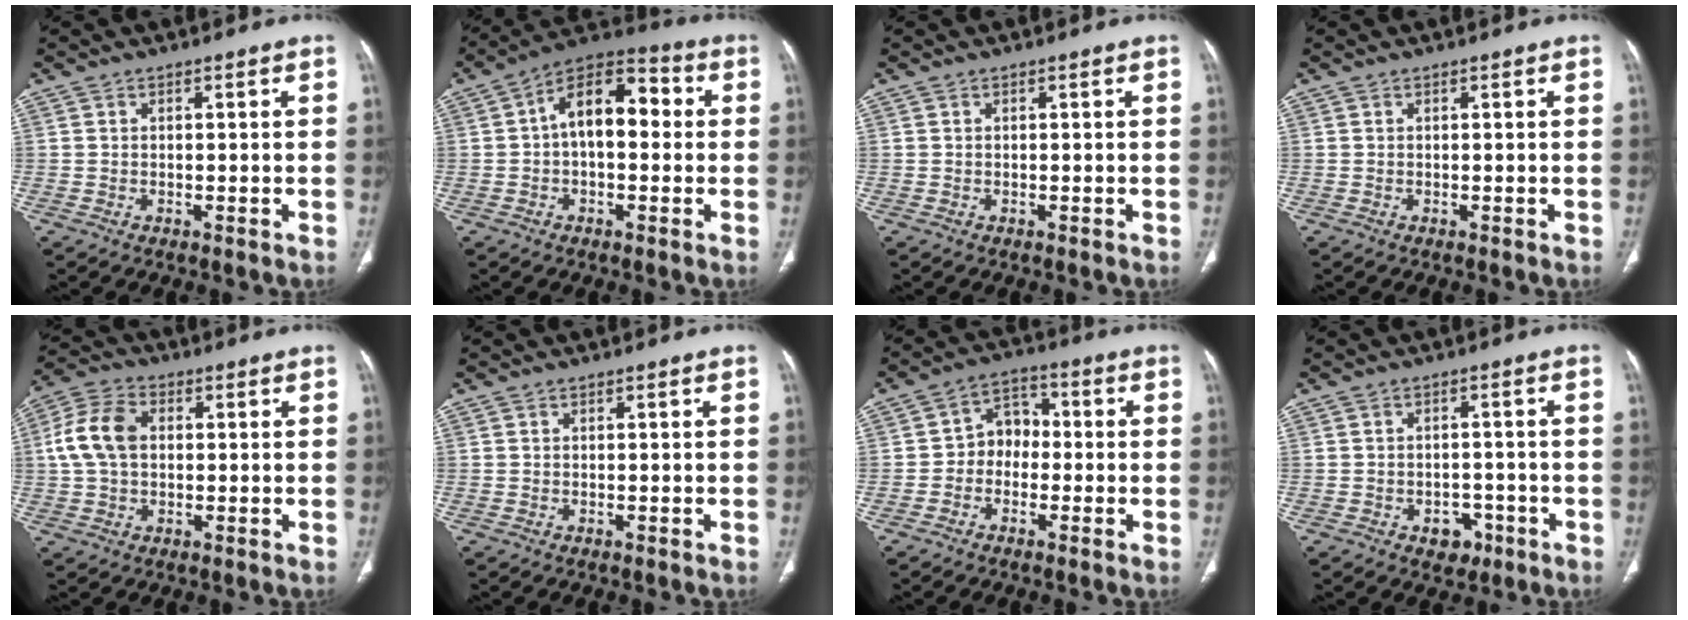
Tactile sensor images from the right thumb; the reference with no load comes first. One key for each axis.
{"total": 12.8, "fx": 1.2, "fy": 7.4, "fz": 10.5, "tx": -0.144, "ty": 0.041, "tz": 0.006}
{"total": 0.0}
{"total": 0.0}
{"total": 9.6, "fx": 1.1, "fy": 6.5, "fz": 6.9, "tx": -0.143, "ty": 0.021, "tz": 0.018}
{"total": 0.0}
{"total": 6.1, "fx": -1.1, "fy": 5.0, "fz": 3.4, "tx": -0.027, "ty": 0.030, "tz": -0.035}
{"total": 4.3, "fx": -2.2, "fy": 3.2, "fz": 1.9, "tx": -0.003, "ty": 0.016, "tz": -0.023}